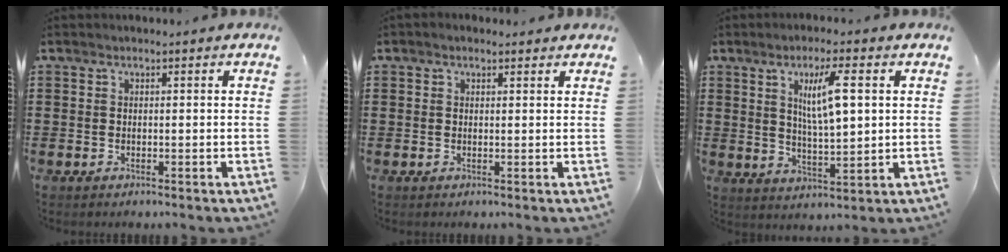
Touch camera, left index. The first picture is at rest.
{"total": 0.7, "force": [0.5, 0.4, 0.3], "torque": [-0.007, 0.004, 0.009]}
{"total": 7.5, "force": [2.5, 1.6, 6.9], "torque": [-0.129, 0.004, 0.038]}